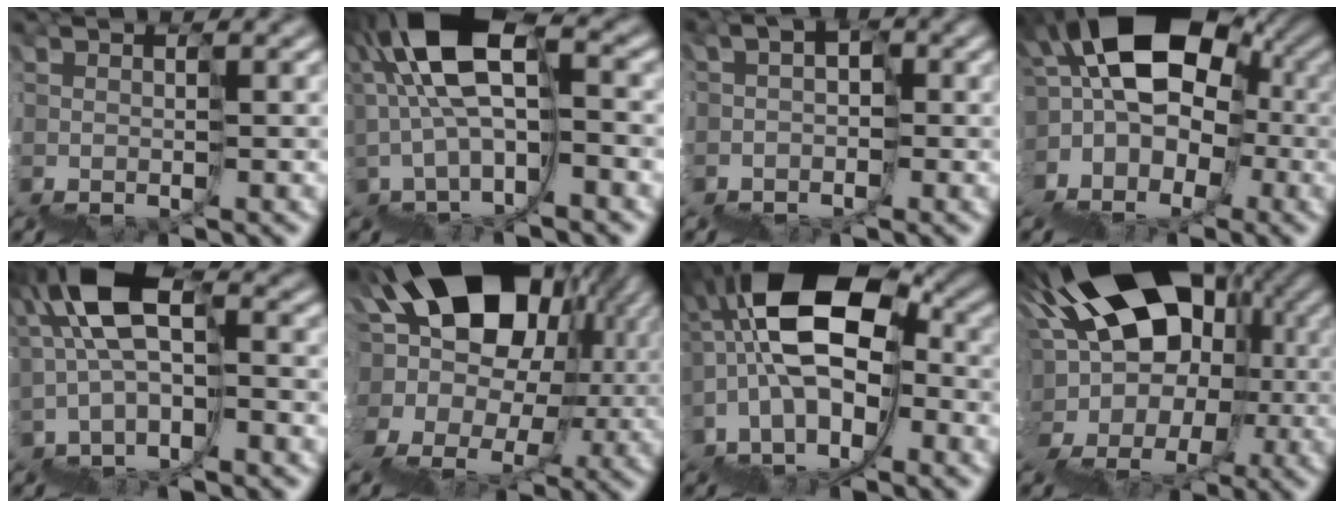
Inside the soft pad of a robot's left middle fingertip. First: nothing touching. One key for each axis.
{"total": 6.9, "fx": 1.8, "fy": 3.3, "fz": 5.7, "tx": -0.118, "ty": 0.042, "tz": 0.027}
{"total": 1.8, "fx": -0.6, "fy": 1.7, "fz": -0.2, "tx": 0.001, "ty": 0.001, "tz": -0.020}
{"total": 10.1, "fx": 1.9, "fy": 7.8, "fz": 6.1, "tx": -0.056, "ty": 0.027, "tz": 0.026}
{"total": 6.2, "fx": 1.4, "fy": 3.3, "fz": 5.0, "tx": -0.097, "ty": 0.041, "tz": 0.014}
{"total": 14.6, "fx": 5.6, "fy": 10.3, "fz": 8.6, "tx": -0.124, "ty": 0.040, "tz": 0.098}
{"total": 8.8, "fx": 0.0, "fy": 5.3, "fz": 7.0, "tx": -0.107, "ty": 0.033, "tz": -0.010}
{"total": 11.2, "fx": 2.0, "fy": 8.1, "fz": 7.4, "tx": -0.072, "ty": 0.044, "tz": 0.034}